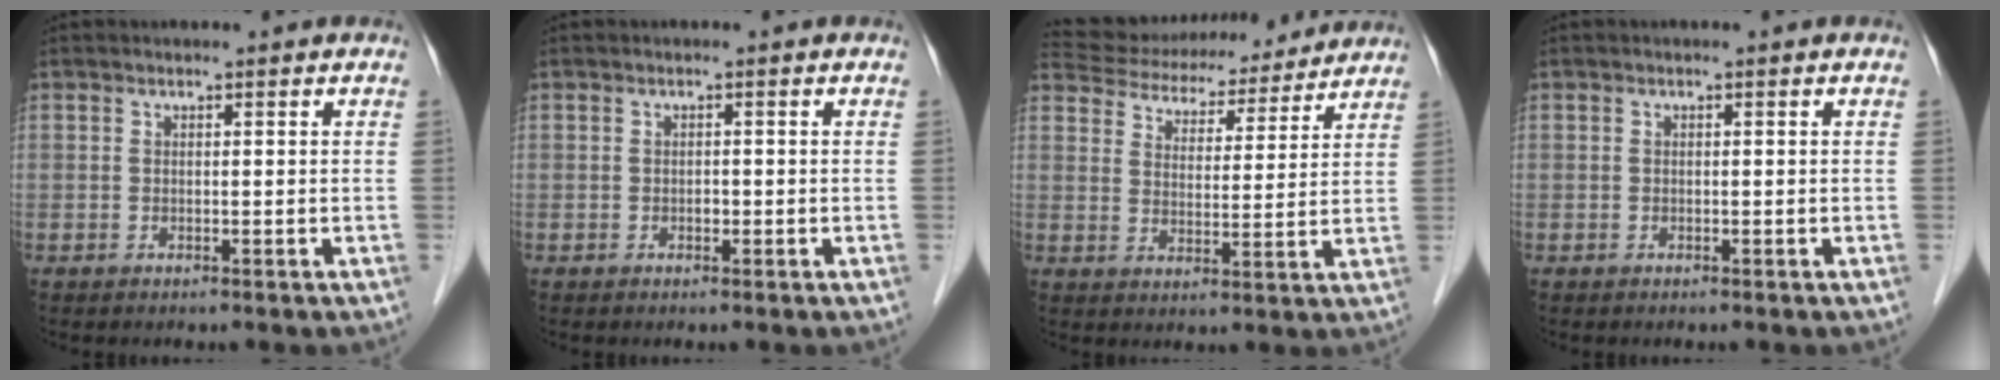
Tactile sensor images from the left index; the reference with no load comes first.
{"total": 0.6, "force": [-0.3, 0.4, 0.3], "torque": [-0.003, -0.001, -0.008]}
{"total": 16.4, "force": [15.2, 5.0, 3.6], "torque": [-0.057, 0.025, 0.213]}
{"total": 0.0}